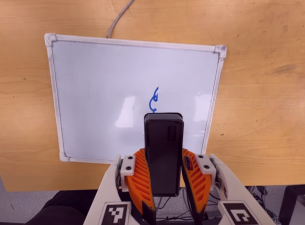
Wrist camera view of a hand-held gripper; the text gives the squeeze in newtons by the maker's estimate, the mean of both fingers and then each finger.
{"total": 9.4, "left": 7.1, "right": 11.8}